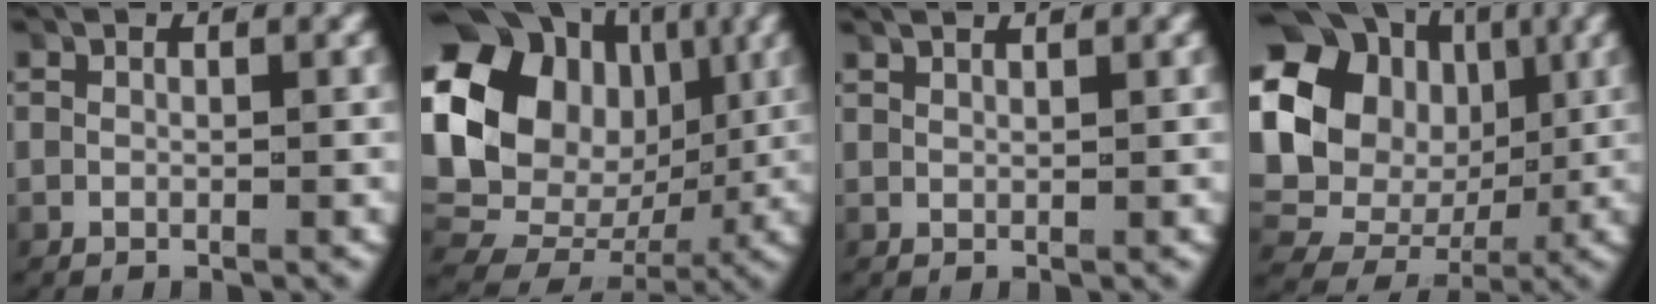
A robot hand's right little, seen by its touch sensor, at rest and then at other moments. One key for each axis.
{"total": 17.3, "fx": 1.4, "fy": 14.1, "fz": 9.8, "tx": -0.207, "ty": -0.033, "tz": 0.031}
{"total": 1.6, "fx": 1.5, "fy": -0.2, "fz": 0.3, "tx": -0.005, "ty": 0.002, "tz": 0.026}
{"total": 14.7, "fx": 2.3, "fy": 12.1, "fz": 8.1, "tx": -0.162, "ty": -0.021, "tz": 0.040}